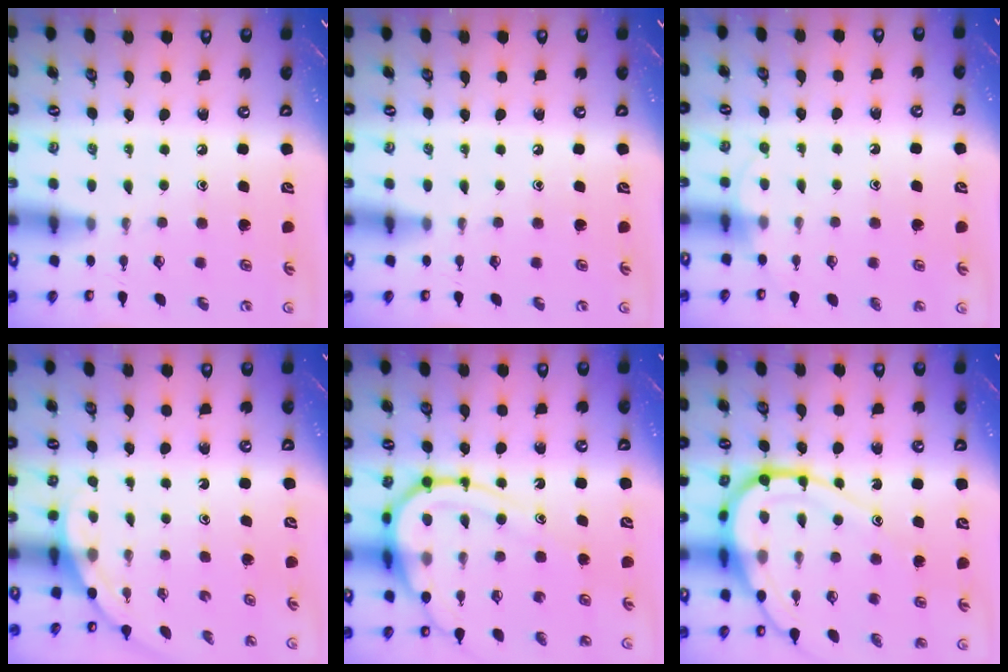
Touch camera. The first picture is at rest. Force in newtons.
{"total": 0.0}
{"total": 3.2, "press": 3.2, "slide": 0.4}
{"total": 2.2, "press": 2.2, "slide": 0.0}
{"total": 13.4, "press": 13.3, "slide": 1.3}
{"total": 14.8, "press": 14.8, "slide": 1.5}